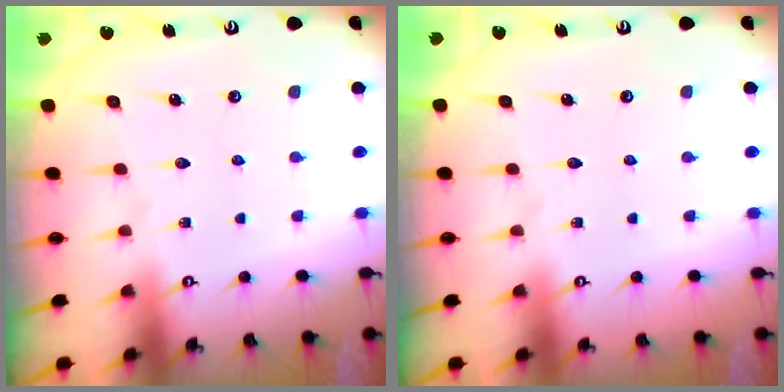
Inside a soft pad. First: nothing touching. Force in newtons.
{"total": 0.0}